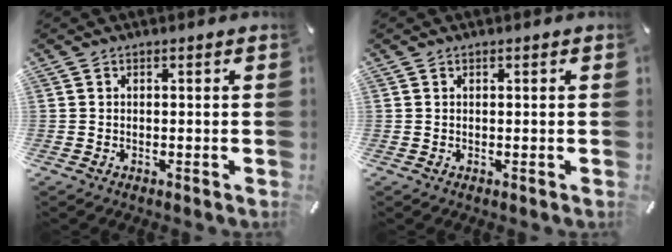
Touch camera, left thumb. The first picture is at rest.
{"total": 0.0}